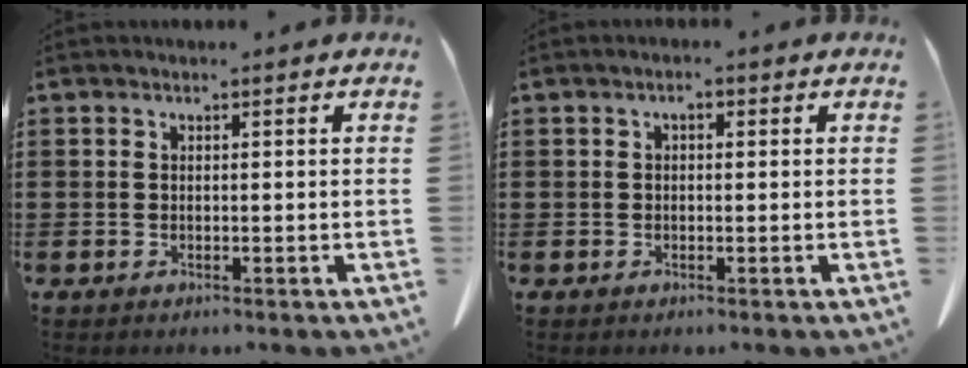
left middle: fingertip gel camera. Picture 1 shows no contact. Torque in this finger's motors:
{"motor_torque": [-0.04, 0.04, 0.00, 0.01]}